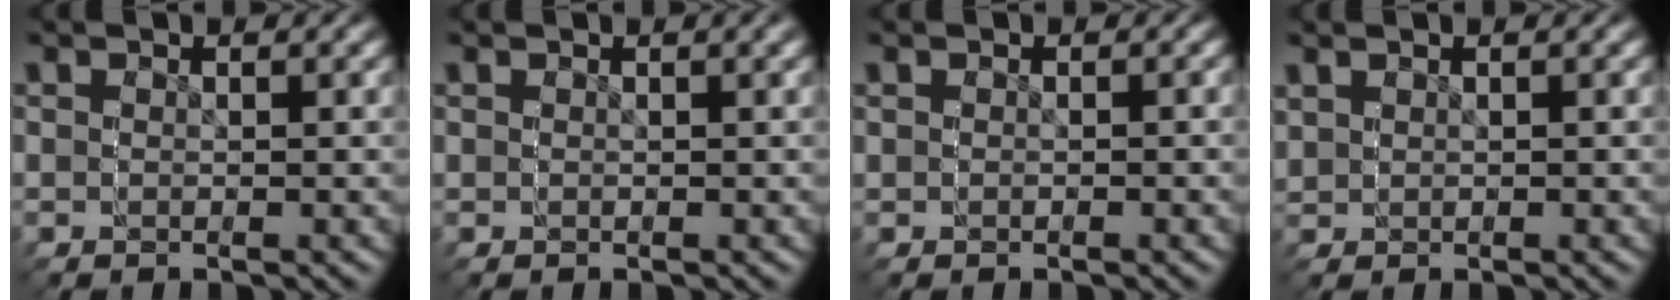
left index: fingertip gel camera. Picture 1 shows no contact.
{"total": 0.0}
{"total": 0.7, "force": [-0.1, 0.6, 0.1], "torque": [-0.005, -0.007, 0.001]}
{"total": 1.2, "force": [0.2, 1.2, -0.3], "torque": [0.000, -0.004, 0.007]}